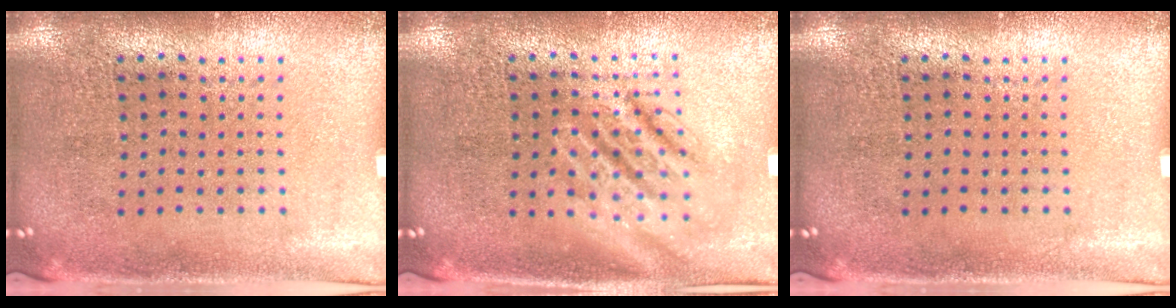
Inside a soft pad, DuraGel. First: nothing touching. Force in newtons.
{"total": 2.8, "press": 2.8, "slide": 0.3}
{"total": 0.0}